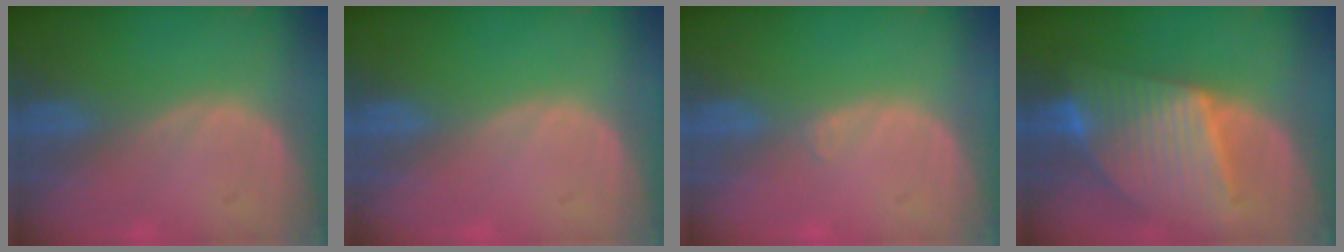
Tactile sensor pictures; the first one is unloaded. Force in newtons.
{"total": 0.0}
{"total": 0.6, "press": 0.5, "slide": 0.4}
{"total": 10.1, "press": 10.0, "slide": 0.7}